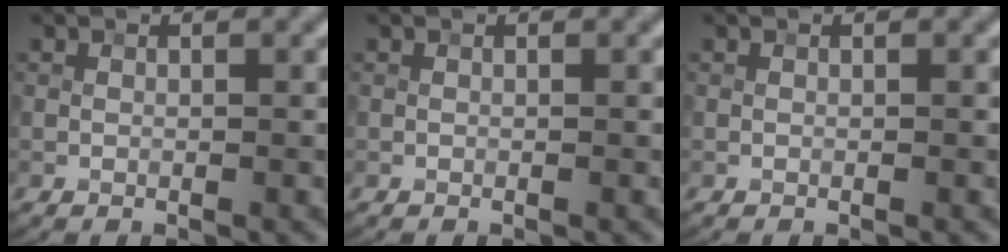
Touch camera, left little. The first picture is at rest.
{"total": 0.0}
{"total": 0.0}